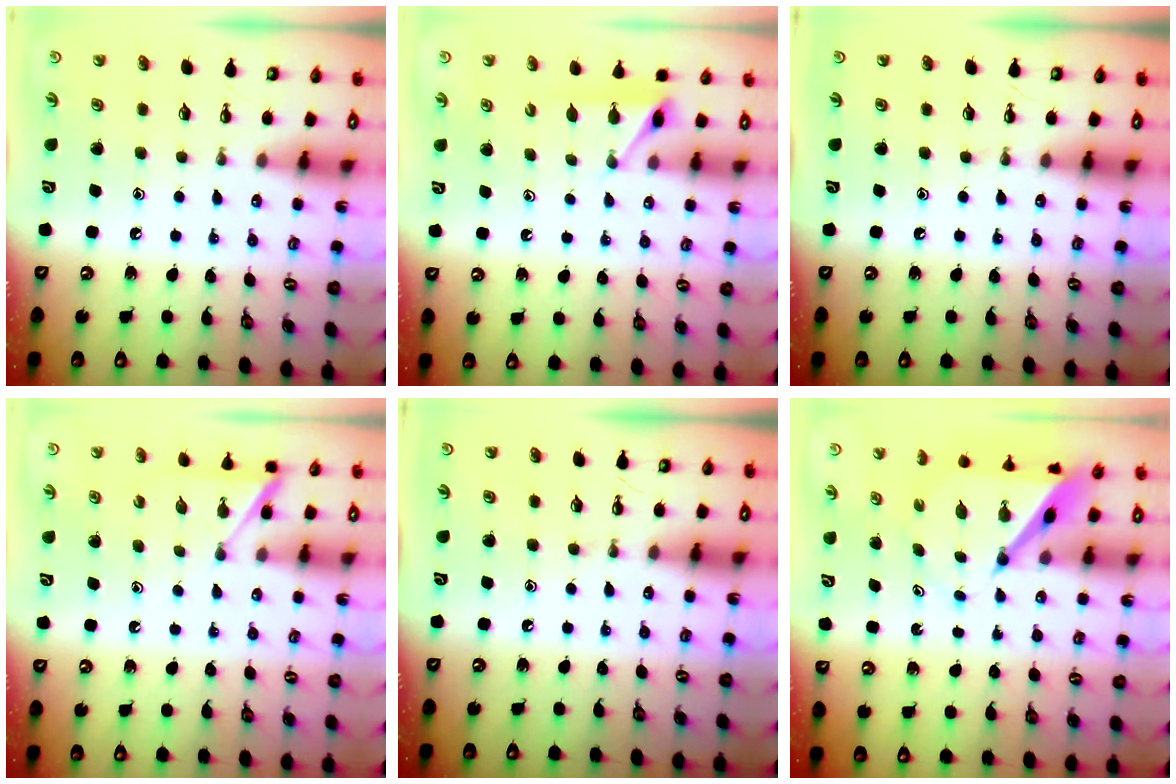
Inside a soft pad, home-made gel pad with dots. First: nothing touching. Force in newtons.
{"total": 5.0, "press": 5.0, "slide": 0.5}
{"total": 0.0}
{"total": 4.6, "press": 4.6, "slide": 0.5}
{"total": 0.0}
{"total": 6.0, "press": 5.9, "slide": 0.6}